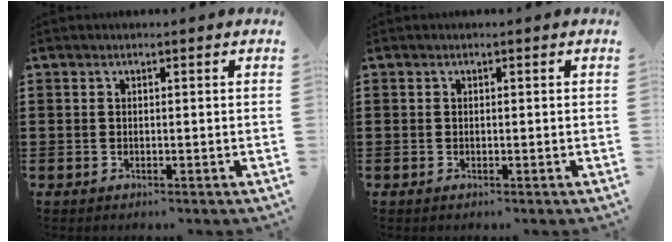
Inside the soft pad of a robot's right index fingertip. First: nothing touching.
{"total": 0.0}